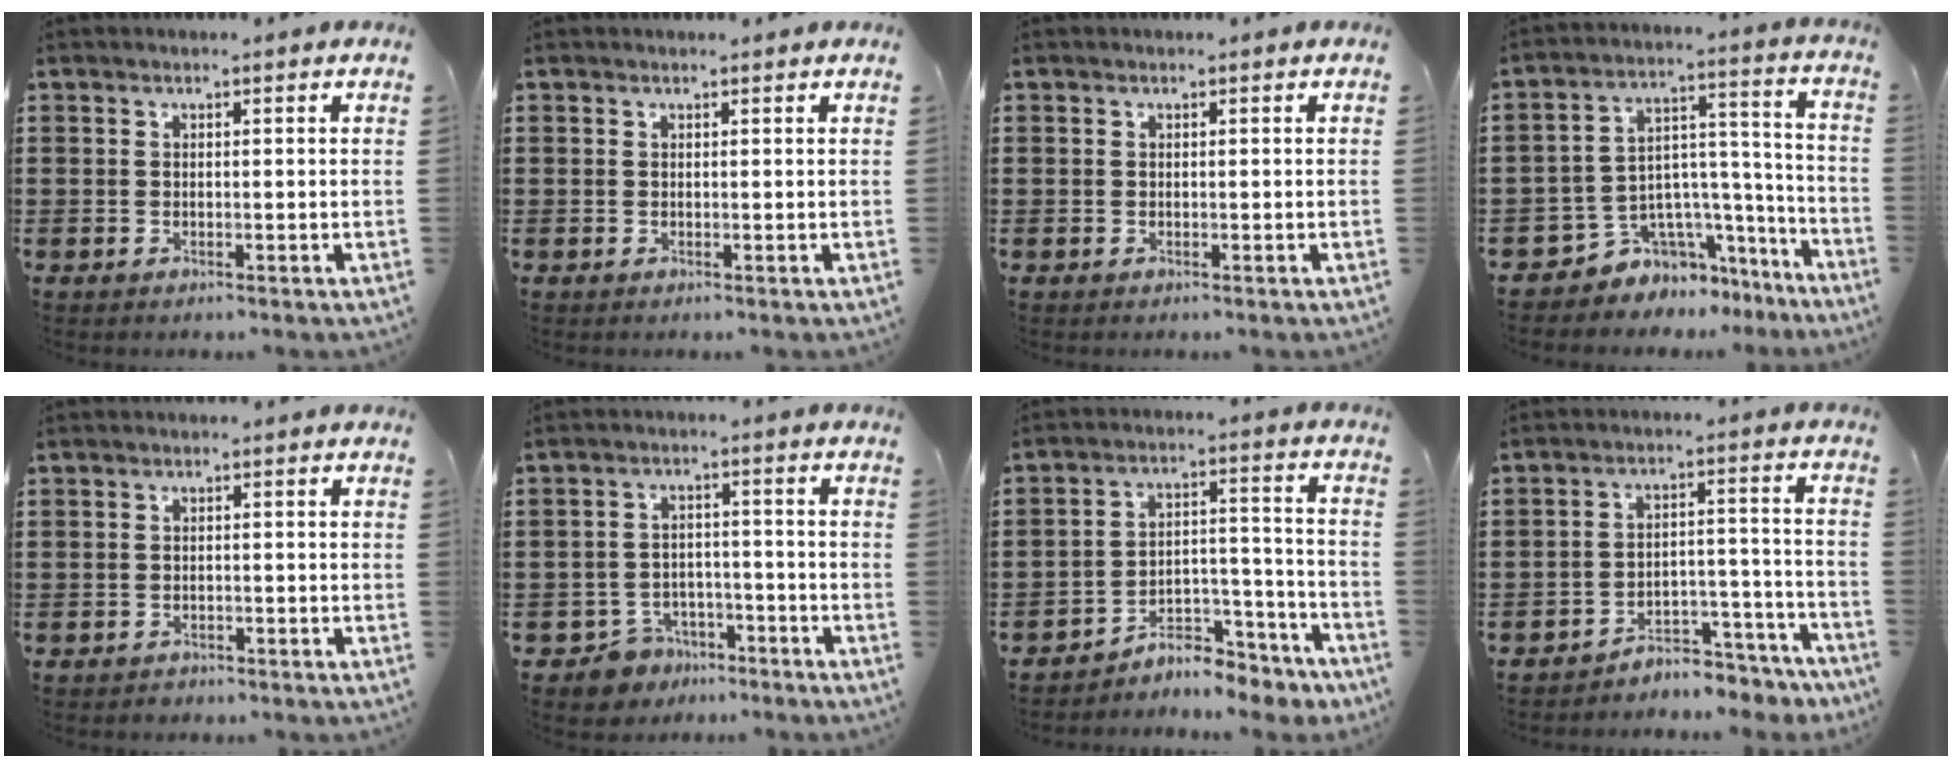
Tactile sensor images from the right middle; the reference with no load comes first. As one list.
[{"total": 0.0}, {"total": 0.0}, {"total": 6.1, "force": [-4.7, 3.8, -0.1], "torque": [-0.019, -0.009, -0.088]}, {"total": 1.1, "force": [-1.0, 0.5, -0.2], "torque": [0.001, 0.002, -0.023]}, {"total": 4.8, "force": [-4.4, 1.9, 0.3], "torque": [-0.028, 0.003, -0.094]}, {"total": 6.4, "force": [-6.0, 1.9, 1.2], "torque": [-0.016, 0.015, -0.117]}, {"total": 4.8, "force": [-4.7, 1.0, 0.7], "torque": [-0.014, 0.009, -0.096]}]